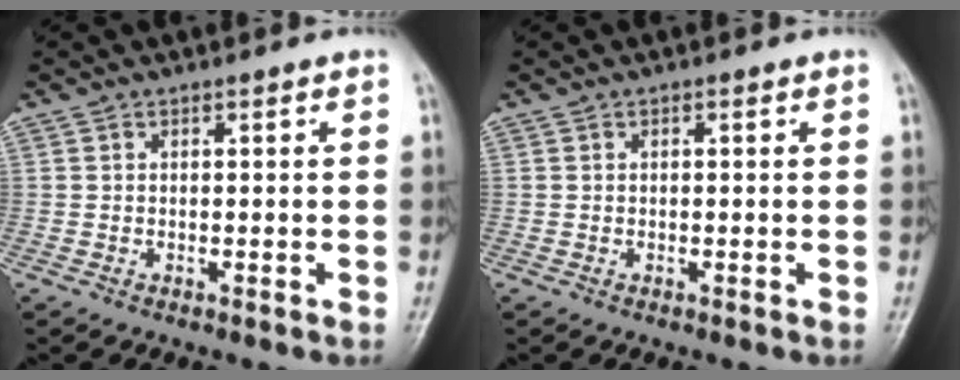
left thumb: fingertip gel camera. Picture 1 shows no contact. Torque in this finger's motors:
{"motor_torque": [-0.02, 0.02, -0.01, 0.01, 0.00]}